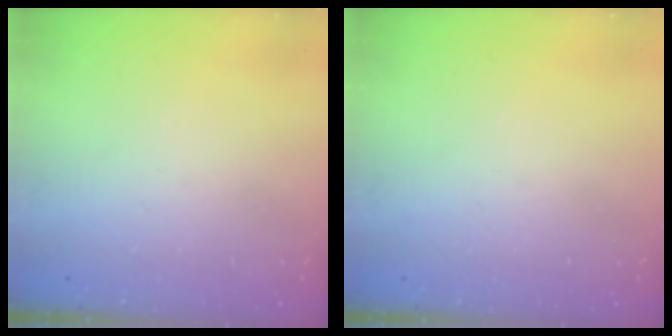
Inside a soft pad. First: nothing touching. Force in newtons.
{"total": 0.0}